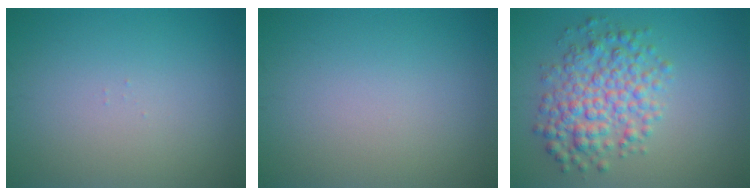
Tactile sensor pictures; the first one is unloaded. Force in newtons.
{"total": 0.0}
{"total": 5.5, "press": 5.5, "slide": 0.1}